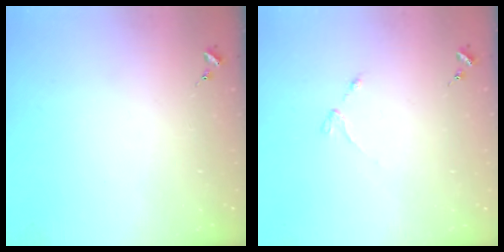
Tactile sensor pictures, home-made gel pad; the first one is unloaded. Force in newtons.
{"total": 2.9, "press": 2.8, "slide": 0.4}